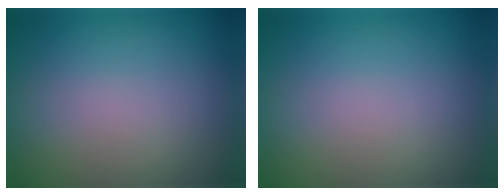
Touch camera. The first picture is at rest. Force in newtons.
{"total": 0.0}